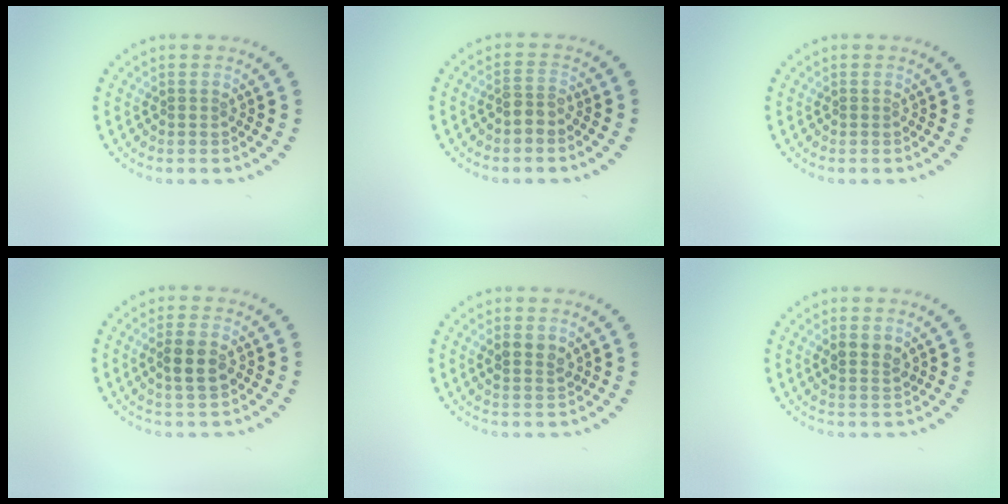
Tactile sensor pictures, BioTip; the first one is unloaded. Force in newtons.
{"total": 1.8, "press": 1.3, "slide": 1.2}
{"total": 0.0}
{"total": 2.9, "press": 2.8, "slide": 0.8}
{"total": 1.9, "press": 1.8, "slide": 0.6}
{"total": 1.9, "press": 1.8, "slide": 0.6}